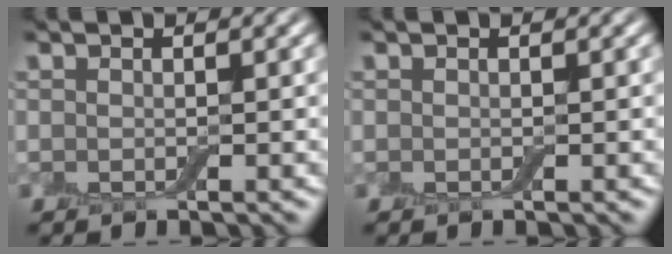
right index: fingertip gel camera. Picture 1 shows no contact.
{"total": 0.0}